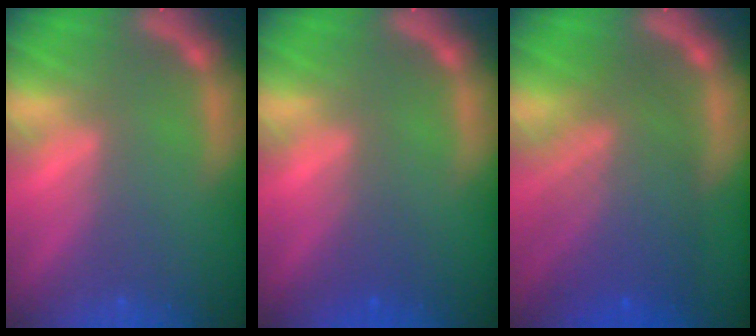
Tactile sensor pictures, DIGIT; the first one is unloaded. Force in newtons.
{"total": 1.5}
{"total": 8.5}